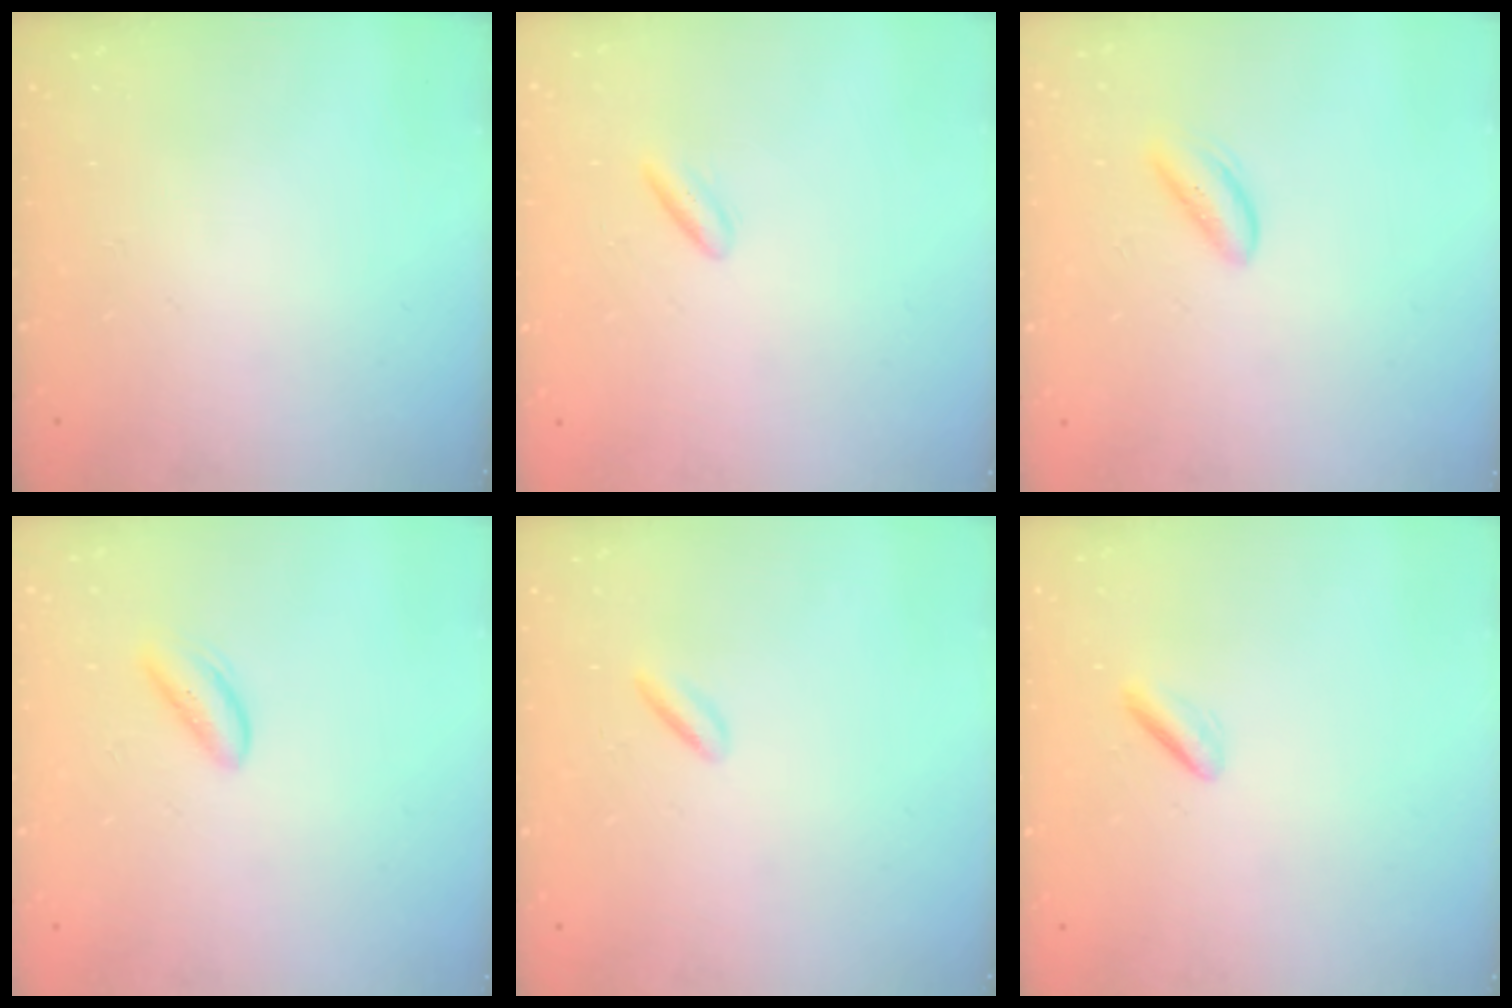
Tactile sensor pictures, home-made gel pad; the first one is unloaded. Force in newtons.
{"total": 2.5, "press": 2.3, "slide": 1.0}
{"total": 2.3, "press": 2.3, "slide": 0.3}
{"total": 2.3, "press": 2.3, "slide": 0.3}
{"total": 1.7, "press": 1.5, "slide": 0.7}
{"total": 1.1, "press": 0.7, "slide": 0.8}